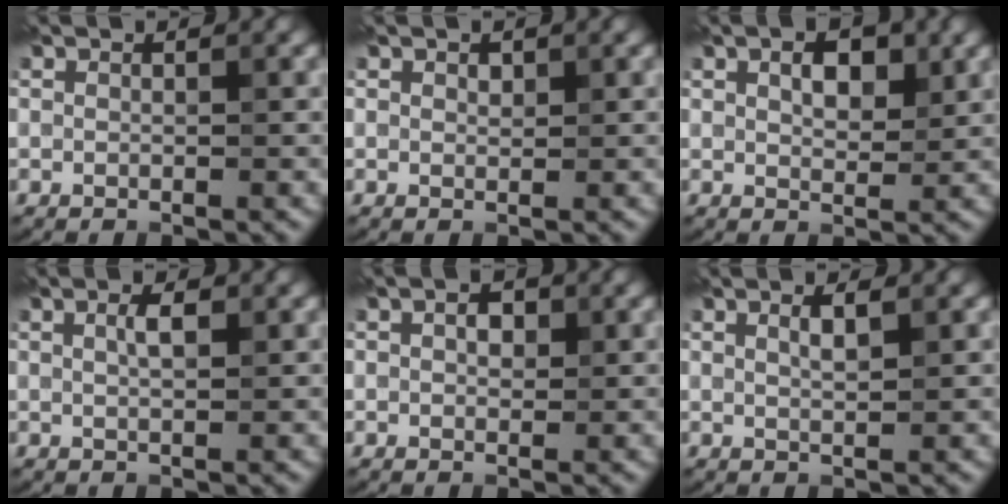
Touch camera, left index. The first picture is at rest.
{"total": 0.7, "force": [0.5, 0.4, 0.3], "torque": [-0.005, -0.003, 0.008]}
{"total": 3.1, "force": [1.3, 1.6, 2.3], "torque": [-0.038, 0.003, 0.023]}
{"total": 1.6, "force": [0.5, 0.5, 1.5], "torque": [-0.026, 0.002, 0.008]}
{"total": 1.5, "force": [0.4, 1.0, 1.1], "torque": [-0.017, 0.002, 0.004]}
{"total": 1.6, "force": [0.8, 0.4, 1.3], "torque": [-0.021, 0.003, 0.011]}